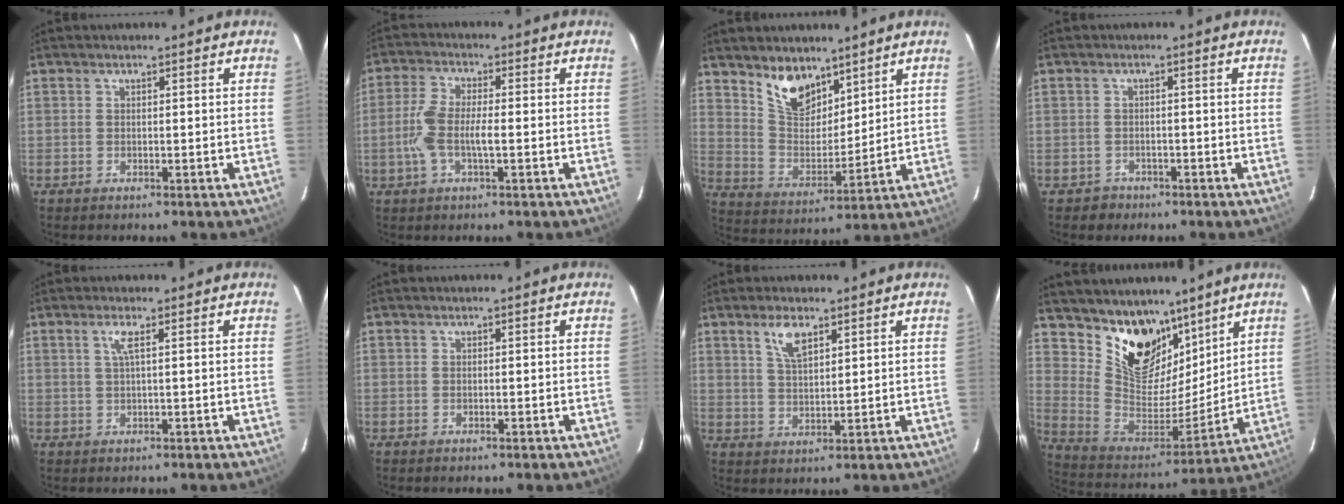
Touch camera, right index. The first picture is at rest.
{"total": 7.2, "force": [-1.5, 2.1, 6.7], "torque": [-0.145, 0.003, -0.031]}
{"total": 10.5, "force": [7.6, 5.3, 5.0], "torque": [-0.093, 0.001, 0.151]}
{"total": 2.7, "force": [-1.5, 2.2, -0.1], "torque": [-0.004, 0.009, -0.021]}
{"total": 2.0, "force": [0.6, -0.4, 1.9], "torque": [-0.037, -0.001, 0.012]}
{"total": 0.0}
{"total": 5.4, "force": [3.2, 2.1, 3.8], "torque": [-0.069, 0.004, 0.064]}
{"total": 17.1, "force": [11.9, 9.9, 7.5], "torque": [-0.161, -0.015, 0.226]}